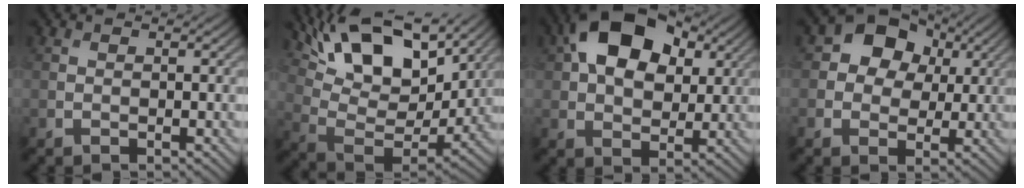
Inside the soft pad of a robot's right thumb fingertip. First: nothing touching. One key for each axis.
{"total": 16.0, "fx": 9.7, "fy": 6.9, "fz": 10.7, "tx": -0.213, "ty": 0.015, "tz": 0.156}
{"total": 14.4, "fx": 5.3, "fy": 8.9, "fz": 10.0, "tx": -0.189, "ty": 0.026, "tz": 0.079}
{"total": 7.7, "fx": 2.2, "fy": 6.2, "fz": 4.0, "tx": -0.078, "ty": 0.007, "tz": 0.015}